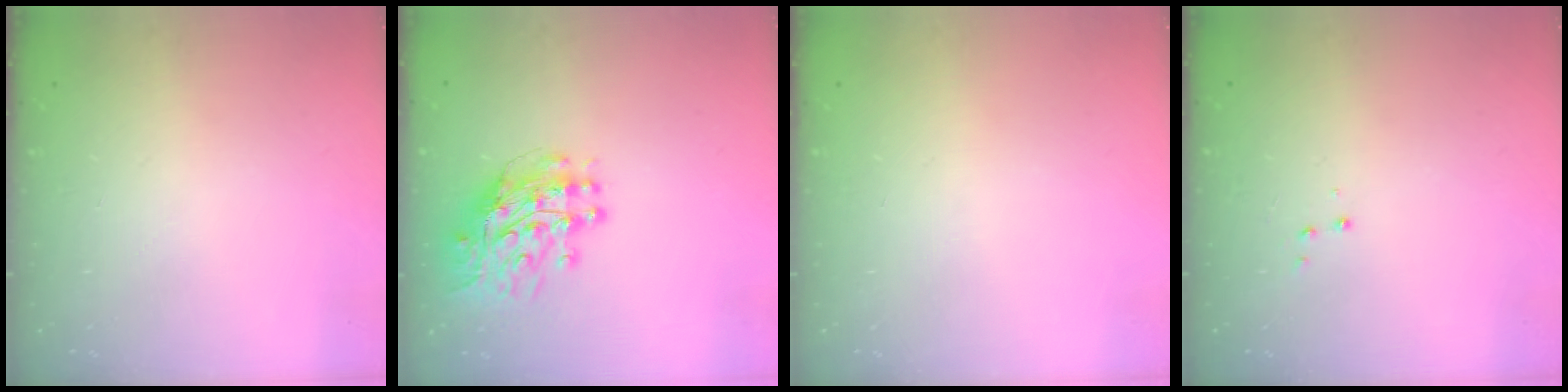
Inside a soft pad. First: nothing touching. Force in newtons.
{"total": 11.7, "press": 11.6, "slide": 1.2}
{"total": 0.0}
{"total": 3.6, "press": 3.5, "slide": 0.7}